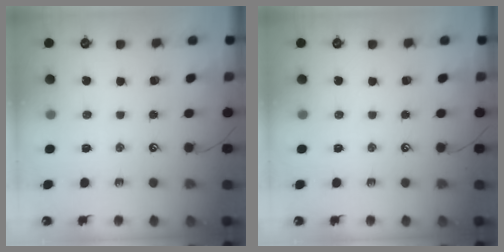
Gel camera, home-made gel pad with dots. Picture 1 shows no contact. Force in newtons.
{"total": 0.0}